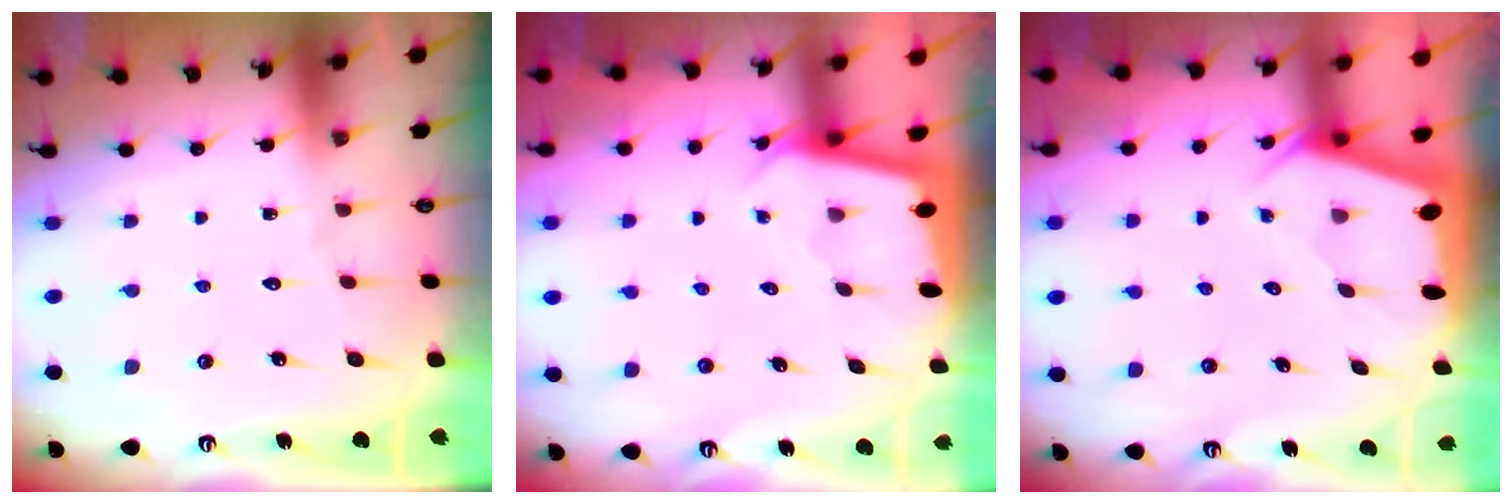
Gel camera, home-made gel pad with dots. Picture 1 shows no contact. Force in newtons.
{"total": 1.8, "press": 1.8, "slide": 0.1}
{"total": 2.1, "press": 2.0, "slide": 0.3}